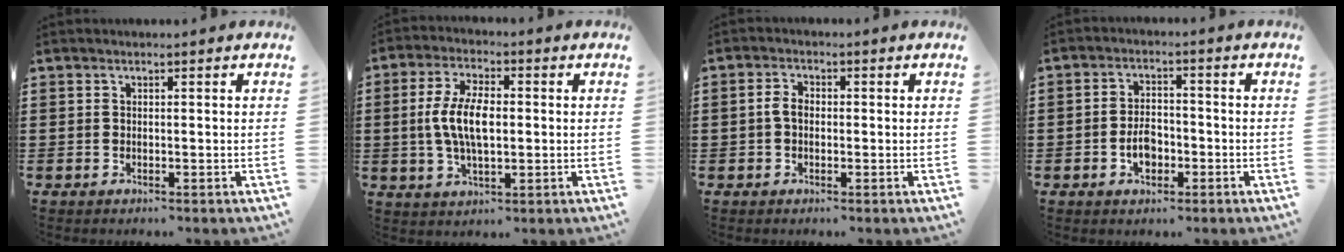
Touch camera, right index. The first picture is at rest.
{"total": 7.8, "force": [0.0, 3.4, 7.1], "torque": [-0.158, 0.003, -0.008]}
{"total": 2.6, "force": [-0.2, 1.6, 2.0], "torque": [-0.046, 0.003, -0.007]}
{"total": 4.2, "force": [-1.5, 2.7, 2.9], "torque": [-0.046, 0.004, -0.029]}